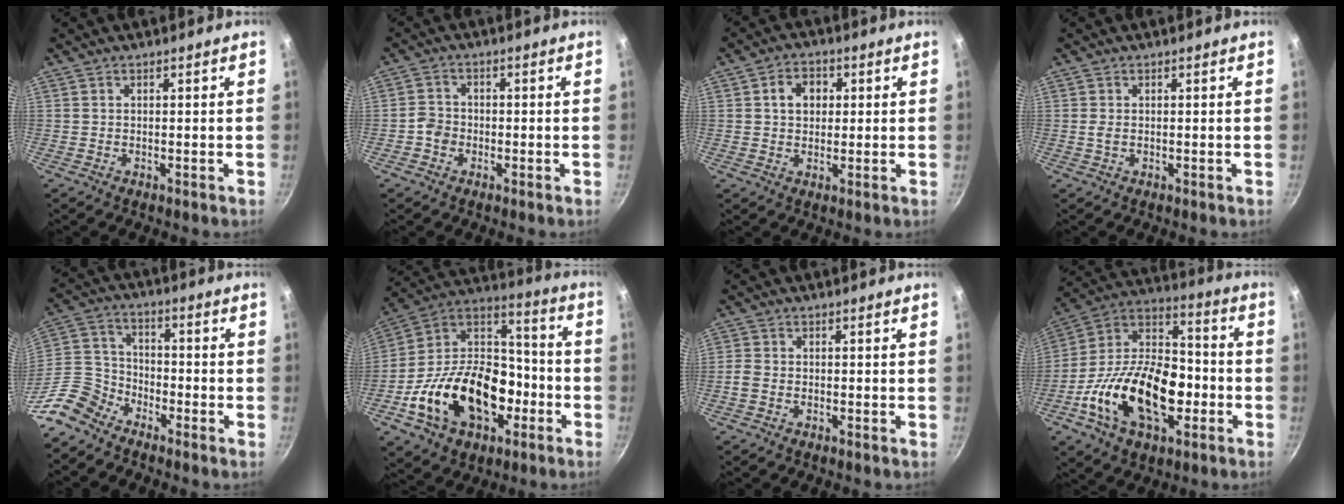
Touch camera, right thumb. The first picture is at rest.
{"total": 3.3, "force": [-1.2, 2.8, 1.1], "torque": [-0.006, 0.016, -0.029]}
{"total": 5.5, "force": [1.2, 4.3, 3.2], "torque": [-0.027, 0.007, 0.014]}
{"total": 1.2, "force": [0.0, 0.7, 0.9], "torque": [-0.021, -0.001, 0.000]}
{"total": 9.9, "force": [-7.4, 5.7, 3.2], "torque": [-0.044, 0.066, -0.170]}
{"total": 26.5, "force": [-8.8, 17.6, 17.7], "torque": [-0.280, 0.074, -0.144]}
{"total": 2.5, "force": [-1.1, 1.7, 1.5], "torque": [-0.040, 0.009, -0.026]}
{"total": 25.3, "force": [-7.1, 15.2, 18.9], "torque": [-0.312, 0.056, -0.135]}